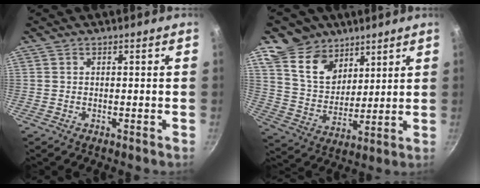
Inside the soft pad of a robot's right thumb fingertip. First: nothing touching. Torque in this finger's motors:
{"motor_torque": [0.34, 0.54, 0.07, 0.01, 0.02]}